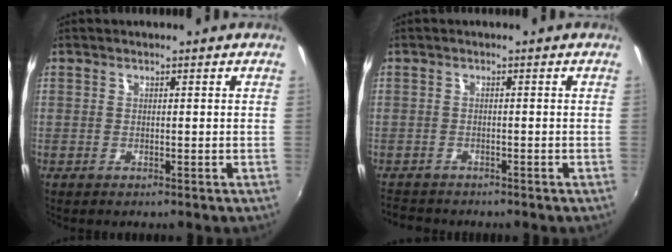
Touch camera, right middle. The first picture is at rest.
{"total": 3.5, "force": [-3.2, 1.4, 0.4], "torque": [-0.023, -0.007, -0.061]}